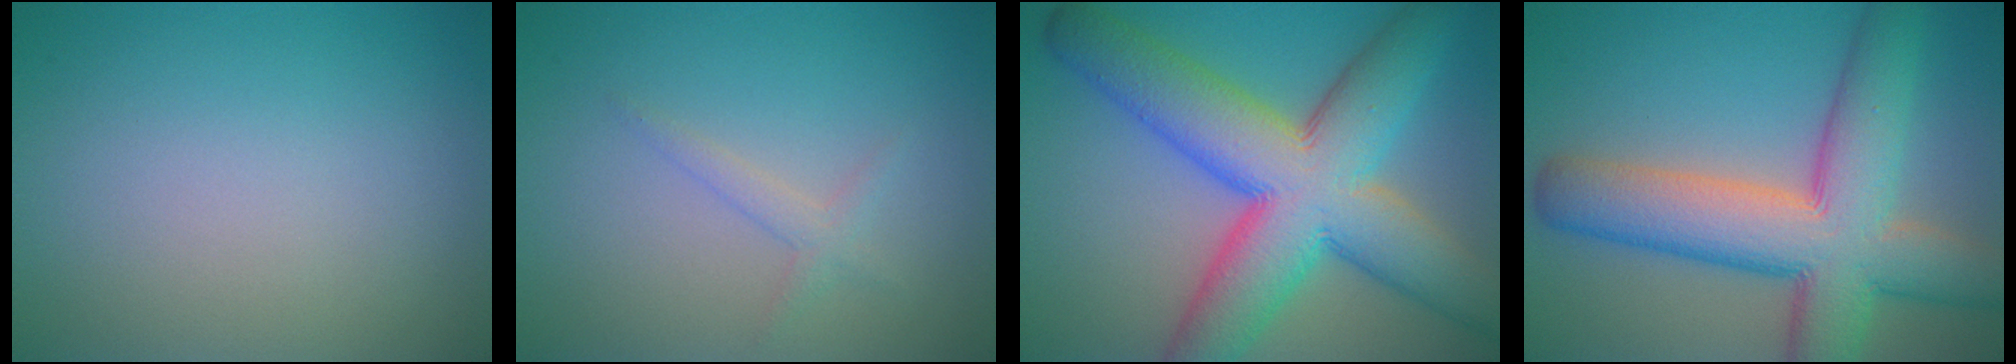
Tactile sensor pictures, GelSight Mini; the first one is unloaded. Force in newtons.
{"total": 1.3, "press": 1.3, "slide": 0.1}
{"total": 13.2, "press": 13.2, "slide": 0.4}
{"total": 11.1, "press": 11.1, "slide": 0.4}